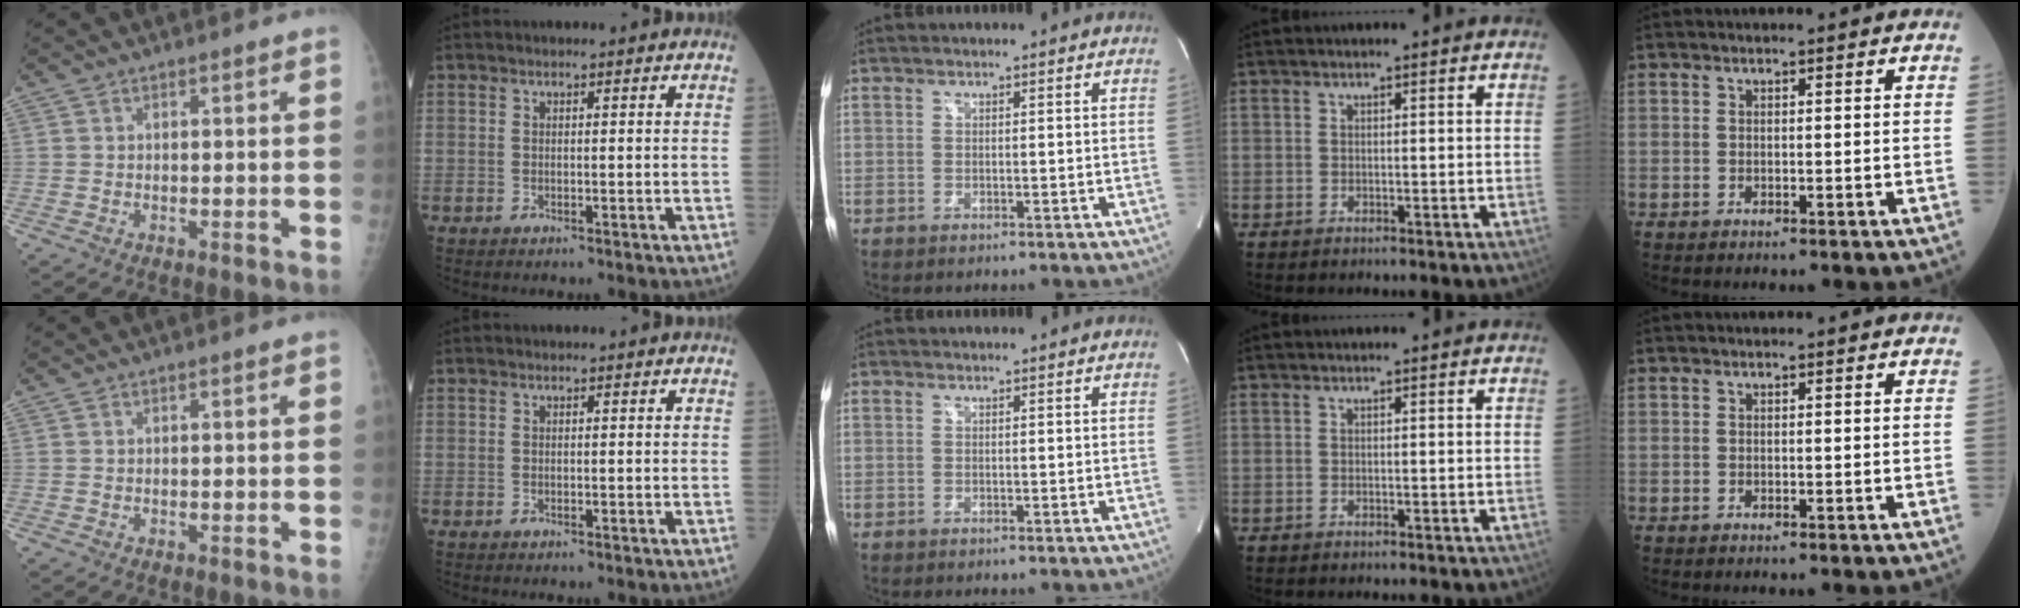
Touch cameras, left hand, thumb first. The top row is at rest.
{}